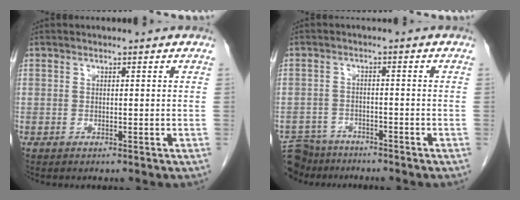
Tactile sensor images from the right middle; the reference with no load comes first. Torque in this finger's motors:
{"motor_torque": [1.01, -1.13, -0.02, -0.01]}